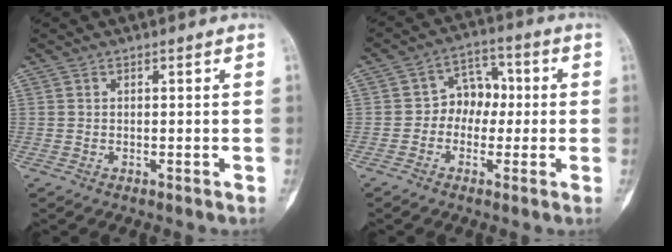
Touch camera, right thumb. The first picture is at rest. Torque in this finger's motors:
{"motor_torque": [0.61, 0.57, 0.29, -0.34, 0.00]}